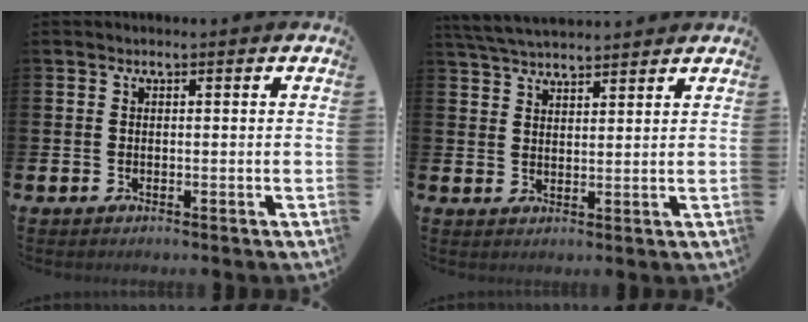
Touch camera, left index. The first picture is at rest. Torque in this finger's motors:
{"motor_torque": [0.17, -1.46, 0.89, 0.21]}